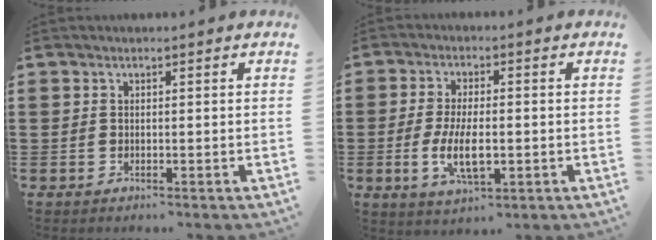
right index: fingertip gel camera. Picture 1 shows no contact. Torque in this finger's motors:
{"motor_torque": [2.14, 0.00, 0.89, 0.21]}